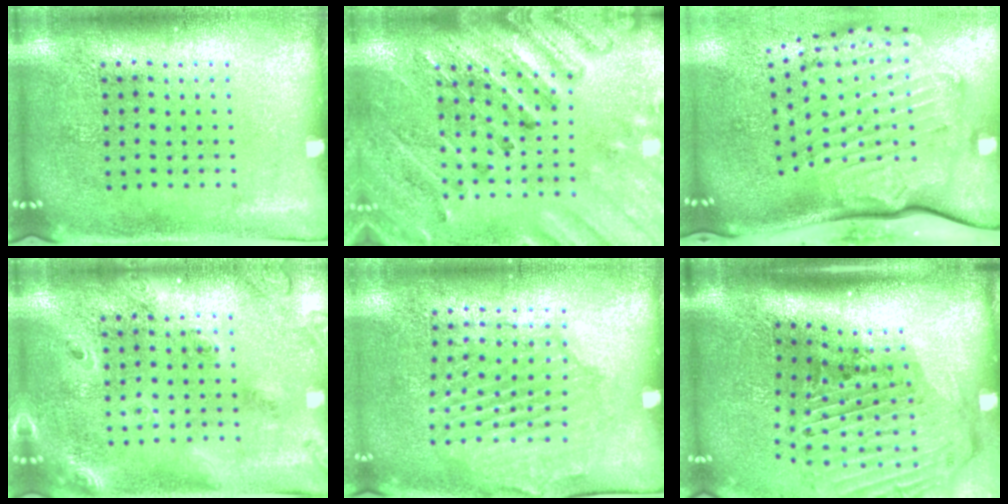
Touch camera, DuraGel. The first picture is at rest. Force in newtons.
{"total": 2.6, "press": 2.6, "slide": 0.4}
{"total": 3.5, "press": 2.4, "slide": 2.5}
{"total": 1.7, "press": 1.6, "slide": 0.6}
{"total": 1.6, "press": 1.6, "slide": 0.3}
{"total": 3.1, "press": 2.1, "slide": 2.3}